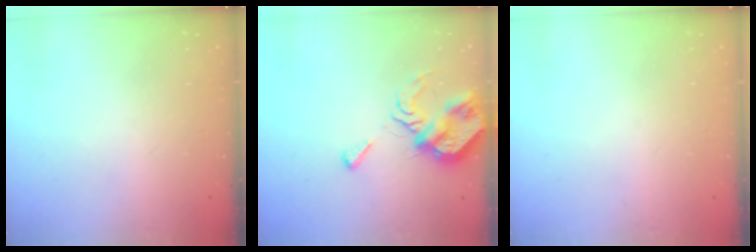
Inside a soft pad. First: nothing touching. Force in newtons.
{"total": 10.4, "press": 10.3, "slide": 1.3}
{"total": 0.0}